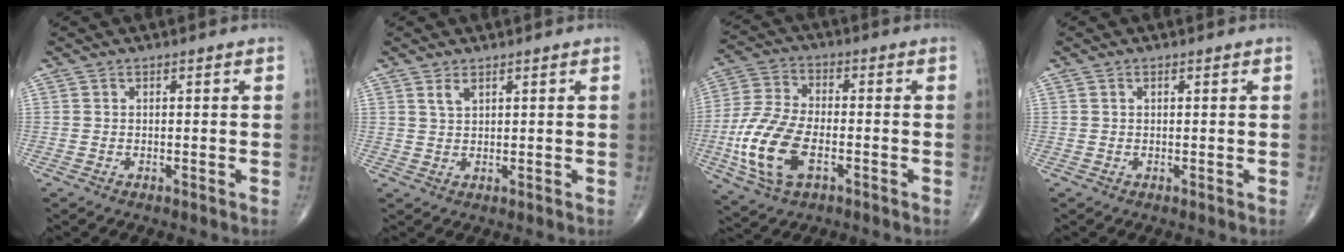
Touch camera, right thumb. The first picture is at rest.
{"total": 2.1, "force": [1.3, 0.9, 1.4], "torque": [-0.027, -0.005, 0.031]}
{"total": 14.6, "force": [-4.0, 7.7, 11.7], "torque": [-0.255, 0.011, -0.077]}
{"total": 0.5, "force": [0.2, 0.3, 0.4], "torque": [-0.009, 0.003, 0.004]}